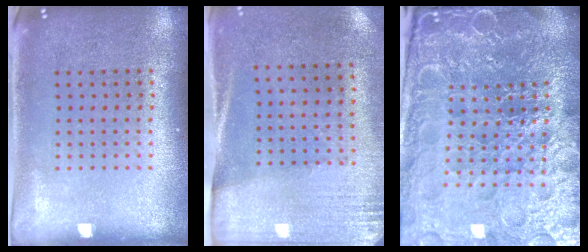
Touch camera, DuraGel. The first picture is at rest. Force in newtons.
{"total": 2.7, "press": 2.4, "slide": 1.2}
{"total": 6.5, "press": 5.7, "slide": 3.0}